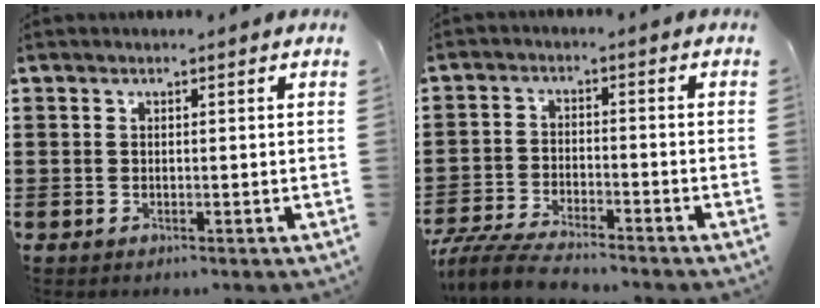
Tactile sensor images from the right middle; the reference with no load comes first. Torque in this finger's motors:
{"motor_torque": [0.80, 0.19, 0.53, 0.16]}